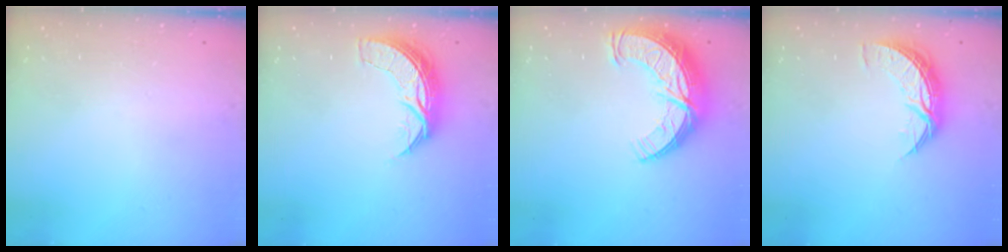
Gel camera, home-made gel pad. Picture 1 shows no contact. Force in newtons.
{"total": 7.9, "press": 7.9, "slide": 0.5}
{"total": 13.4, "press": 13.4, "slide": 1.0}
{"total": 8.2, "press": 8.2, "slide": 0.4}